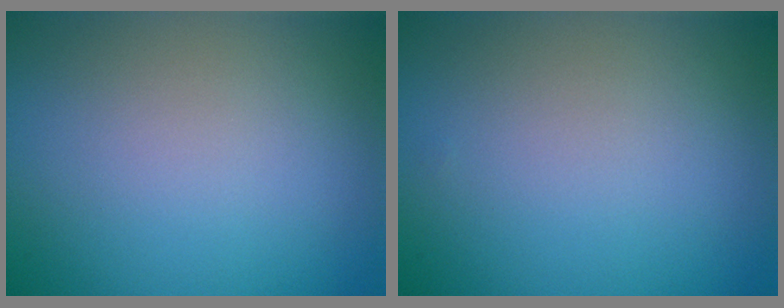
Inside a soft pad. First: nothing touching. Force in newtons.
{"total": 0.0}